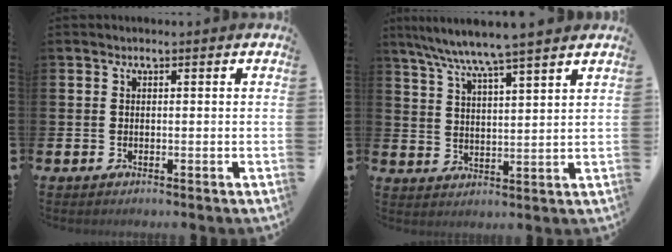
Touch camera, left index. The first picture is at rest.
{"total": 7.1, "force": [6.6, -0.5, 2.5], "torque": [-0.074, -0.032, 0.116]}